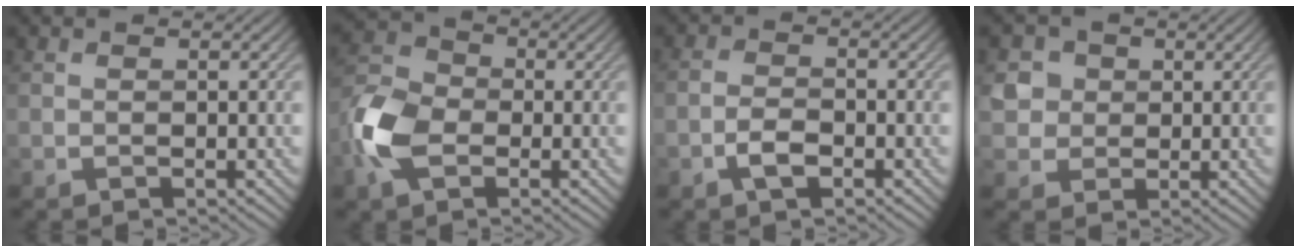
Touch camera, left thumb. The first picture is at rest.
{"total": 8.6, "force": [-3.0, 5.7, 5.7], "torque": [-0.145, -0.001, -0.075]}
{"total": 3.0, "force": [-1.6, 1.4, 2.1], "torque": [-0.044, 0.002, -0.037]}
{"total": 4.0, "force": [0.8, 3.8, 1.1], "torque": [-0.044, -0.003, 0.012]}